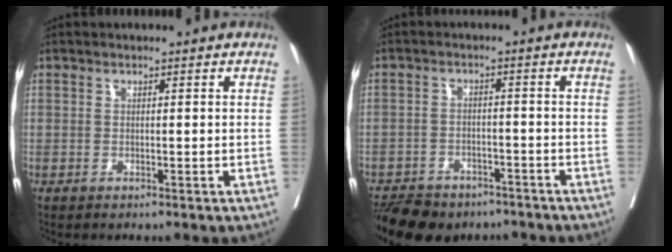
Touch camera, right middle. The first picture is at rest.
{"total": 12.0, "force": [-9.5, 5.8, 4.4], "torque": [-0.086, -0.004, -0.133]}